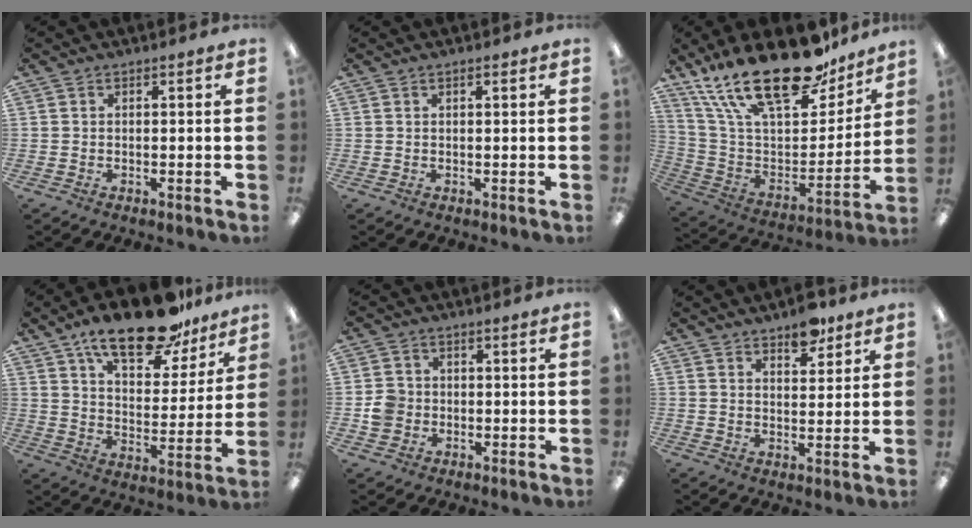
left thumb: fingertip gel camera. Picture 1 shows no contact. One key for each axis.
{"total": 0.8, "fx": 0.5, "fy": 0.2, "fz": 0.6, "tx": -0.012, "ty": 0.002, "tz": 0.009}
{"total": 27.3, "fx": 19.0, "fy": 10.9, "fz": 16.4, "tx": -0.297, "ty": -0.118, "tz": 0.329}
{"total": 19.9, "fx": 14.4, "fy": 7.9, "fz": 11.3, "tx": -0.171, "ty": -0.083, "tz": 0.243}
{"total": 4.7, "fx": -0.6, "fy": 4.4, "fz": 1.5, "tx": -0.020, "ty": 0.008, "tz": -0.009}
{"total": 6.7, "fx": 5.1, "fy": 3.0, "fz": 3.0, "tx": -0.023, "ty": -0.031, "tz": 0.087}